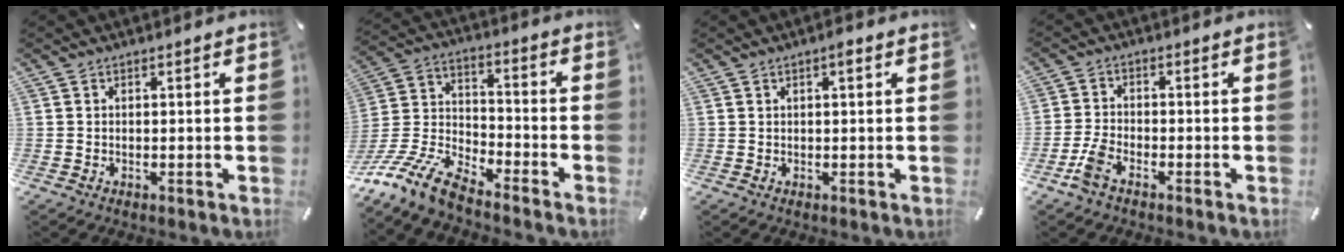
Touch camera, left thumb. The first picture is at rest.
{"total": 14.0, "force": [-11.7, 4.2, 6.5], "torque": [-0.136, 0.046, -0.224]}
{"total": 1.8, "force": [0.6, 0.6, 1.6], "torque": [-0.033, 0.006, 0.008]}
{"total": 4.8, "force": [-2.9, 2.8, 2.5], "torque": [-0.065, 0.010, -0.059]}